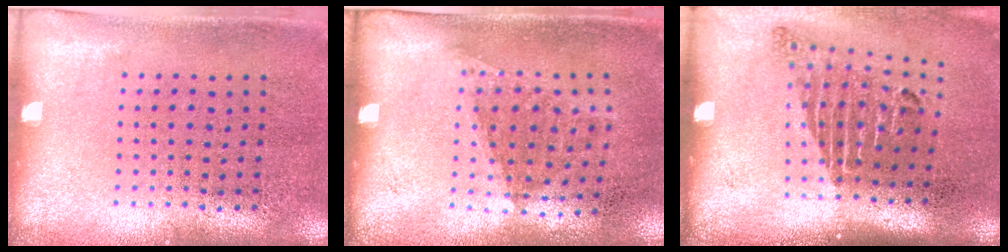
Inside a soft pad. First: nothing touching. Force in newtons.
{"total": 1.1, "press": 0.8, "slide": 0.8}
{"total": 1.8, "press": 1.3, "slide": 1.3}